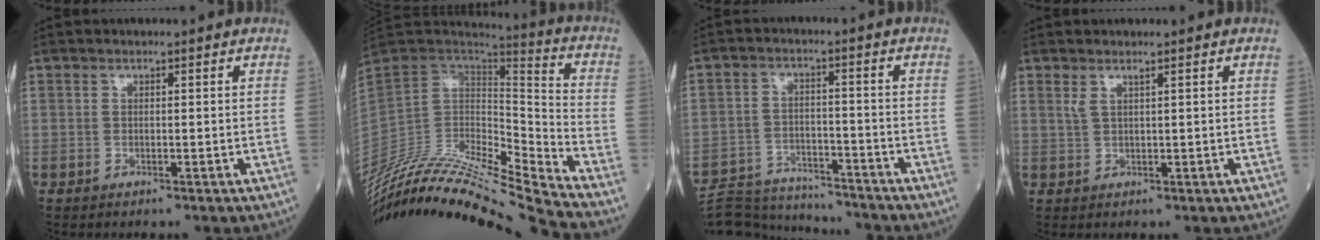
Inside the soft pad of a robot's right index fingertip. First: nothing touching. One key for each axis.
{"total": 28.0, "fx": -25.9, "fy": -0.1, "fz": 10.5, "tx": -0.211, "ty": -0.022, "tz": -0.434}
{"total": 13.7, "fx": -13.3, "fy": 2.2, "fz": 2.1, "tx": -0.042, "ty": 0.015, "tz": -0.204}
{"total": 1.3, "fx": 0.9, "fy": -0.1, "fz": 1.0, "tx": -0.027, "ty": 0.003, "tz": 0.022}